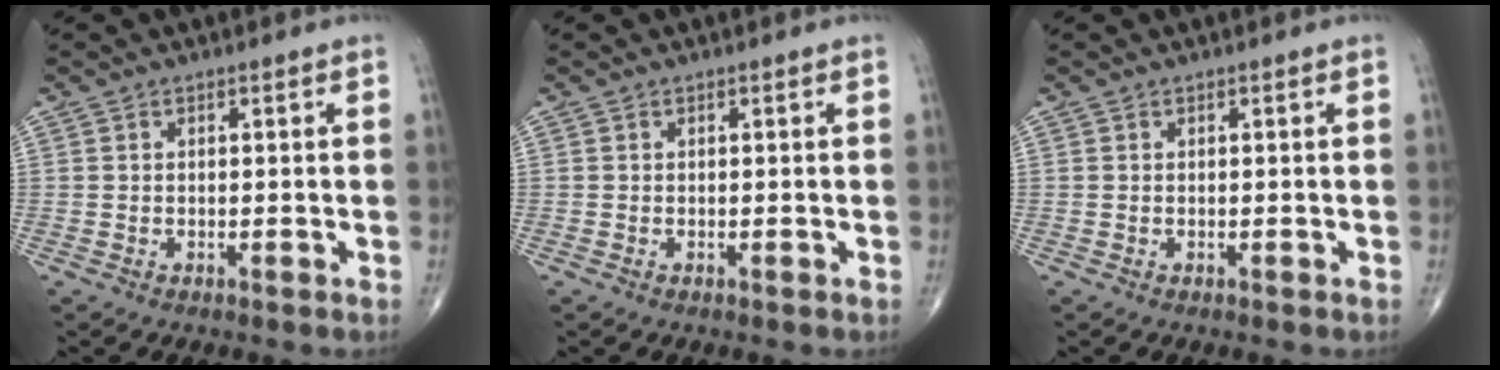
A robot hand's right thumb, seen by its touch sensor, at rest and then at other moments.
{"total": 0.0}
{"total": 0.0}